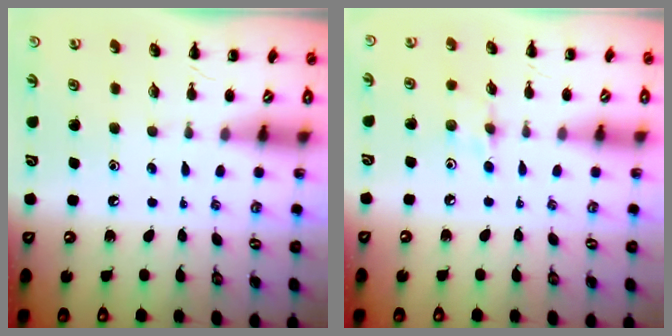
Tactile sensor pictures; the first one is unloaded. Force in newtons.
{"total": 5.9, "press": 5.7, "slide": 1.7}